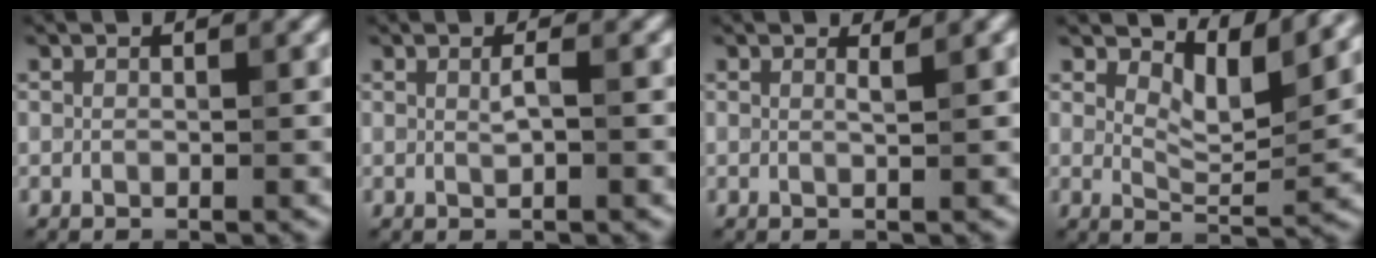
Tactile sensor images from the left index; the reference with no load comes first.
{"total": 0.9, "force": [0.1, -0.1, 0.8], "torque": [-0.019, 0.002, 0.002]}
{"total": 1.1, "force": [0.6, 0.1, 0.9], "torque": [-0.007, 0.001, 0.004]}
{"total": 4.9, "force": [3.2, 1.6, 3.3], "torque": [-0.062, -0.008, 0.049]}